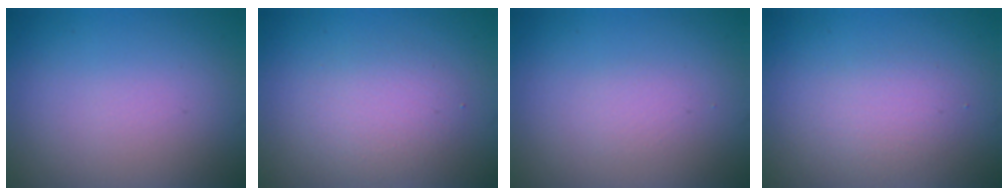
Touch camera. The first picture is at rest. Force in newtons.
{"total": 2.8, "press": 2.8, "slide": 0.1}
{"total": 0.8, "press": 0.8, "slide": 0.1}
{"total": 2.0, "press": 2.0, "slide": 0.0}